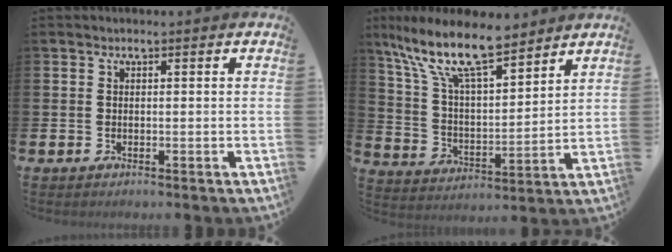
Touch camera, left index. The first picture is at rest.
{"total": 12.6, "force": [10.2, 3.2, 6.7], "torque": [-0.158, -0.050, 0.179]}